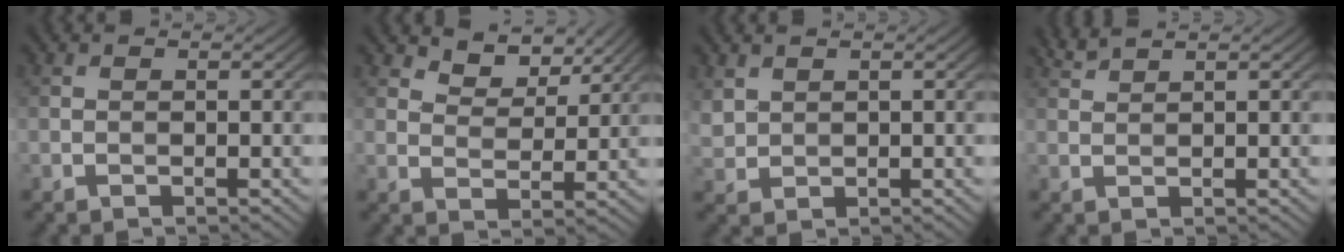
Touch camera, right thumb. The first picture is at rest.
{"total": 4.8, "force": [3.7, 2.4, 1.9], "torque": [-0.044, -0.006, 0.067]}
{"total": 2.3, "force": [1.5, 1.5, 0.8], "torque": [-0.027, 0.001, 0.037]}
{"total": 1.7, "force": [1.5, 0.1, 0.8], "torque": [-0.022, 0.008, 0.034]}